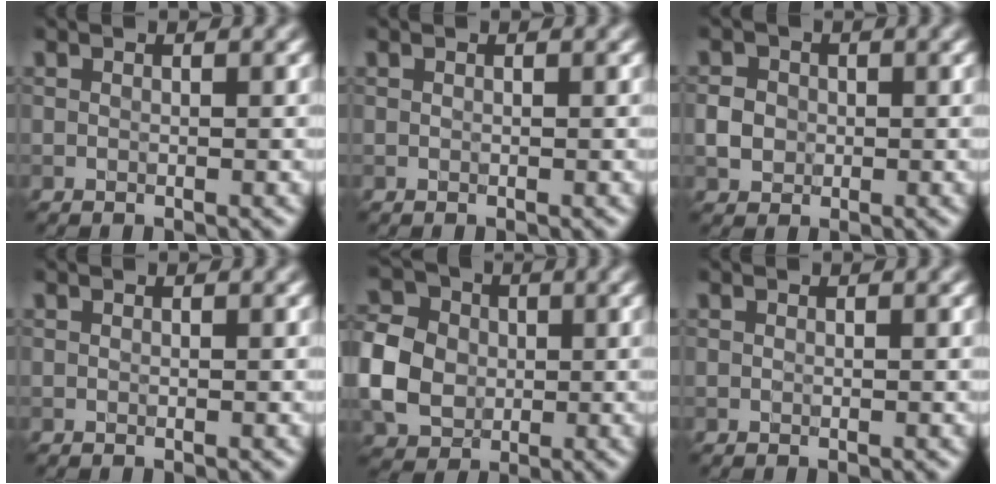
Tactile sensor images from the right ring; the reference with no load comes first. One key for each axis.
{"total": 0.0}
{"total": 2.1, "fx": -0.2, "fy": 1.9, "fz": 0.9, "tx": -0.013, "ty": -0.001, "tz": -0.004}
{"total": 0.0}
{"total": 6.5, "fx": -0.6, "fy": 5.5, "fz": 3.5, "tx": -0.082, "ty": 0.010, "tz": -0.021}
{"total": 0.0}